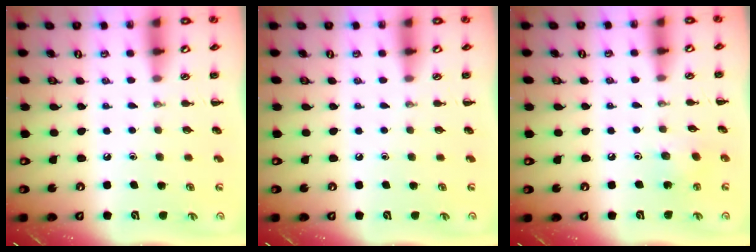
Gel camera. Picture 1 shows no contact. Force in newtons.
{"total": 0.0}
{"total": 4.2, "press": 4.0, "slide": 1.2}